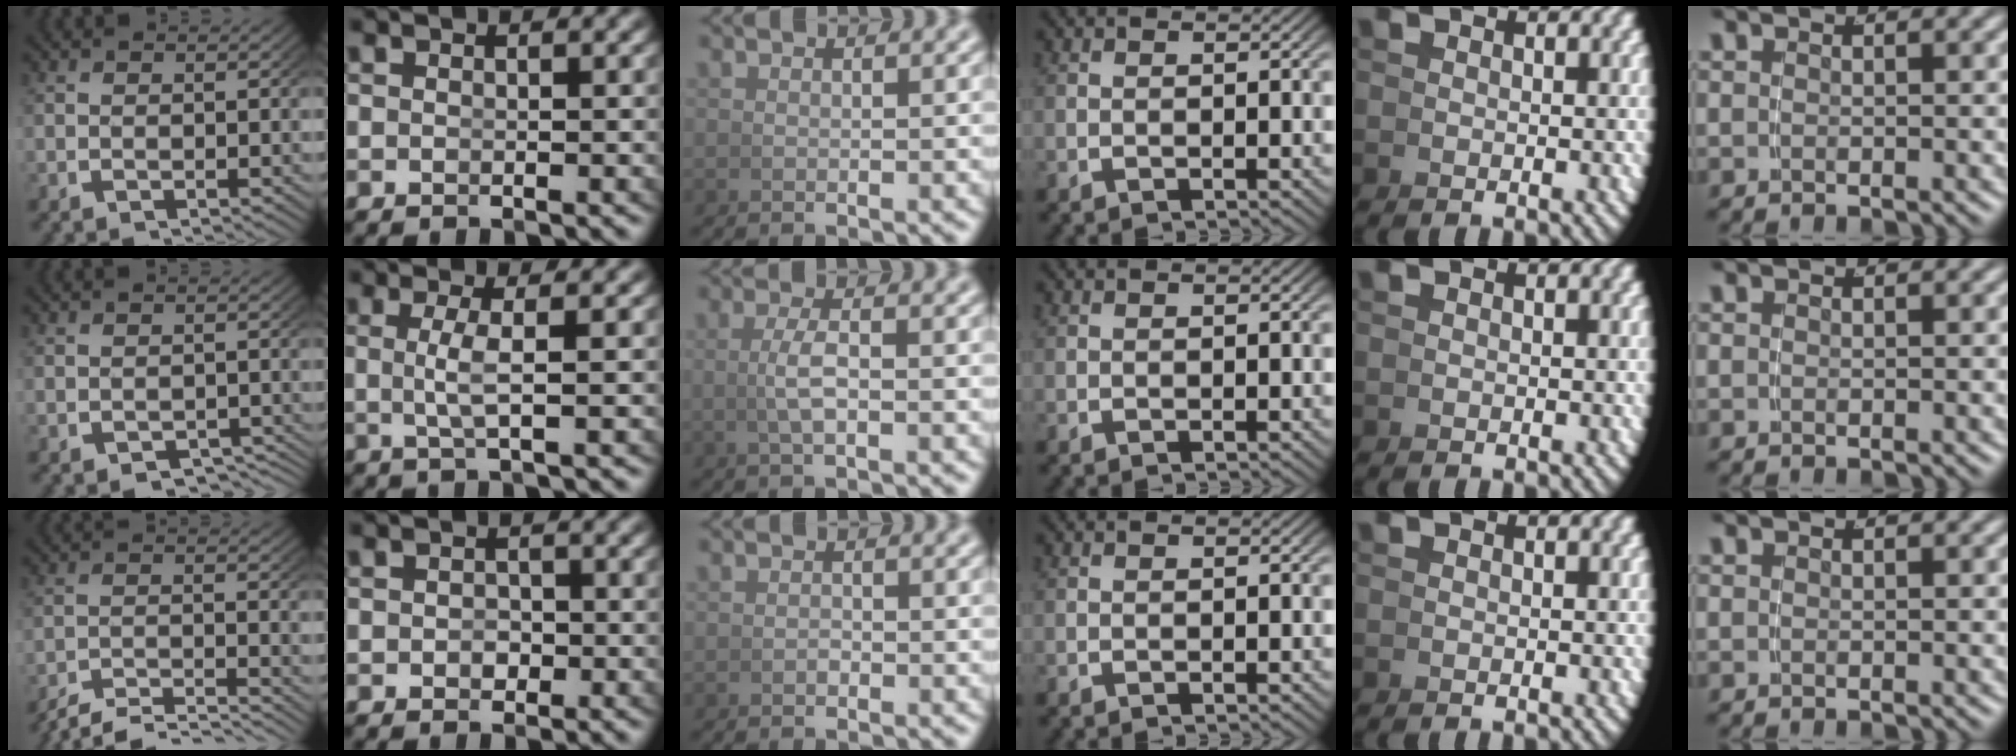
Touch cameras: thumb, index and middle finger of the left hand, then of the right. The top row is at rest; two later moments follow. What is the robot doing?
{"motion": "grasp_and_lifting", "object": "whiteboard"}